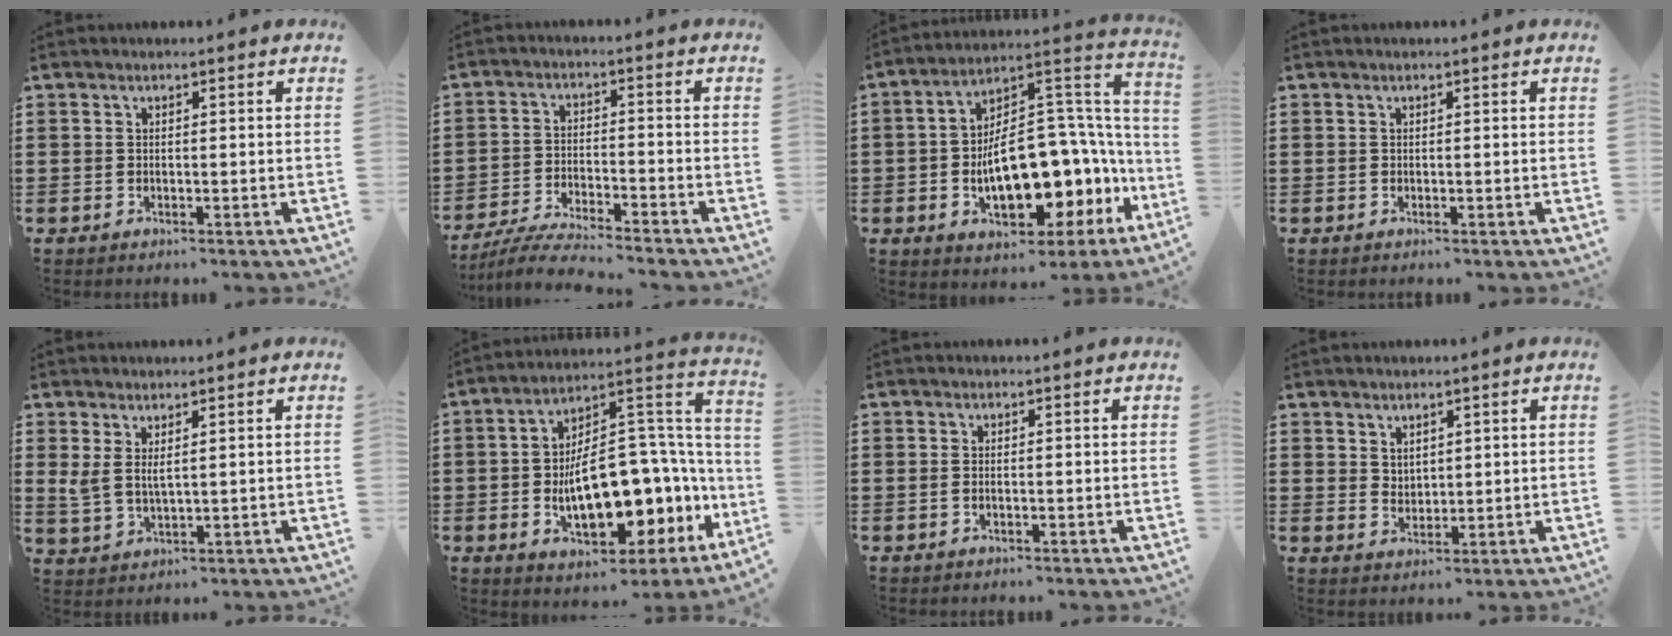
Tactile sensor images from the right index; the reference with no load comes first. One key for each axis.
{"total": 5.3, "fx": -5.0, "fy": -0.1, "fz": 1.5, "tx": -0.039, "ty": -0.011, "tz": -0.101}
{"total": 14.9, "fx": -3.8, "fy": 8.2, "fz": 11.8, "tx": -0.186, "ty": -0.024, "tz": -0.065}
{"total": 0.0}
{"total": 3.4, "fx": 1.8, "fy": 1.3, "fz": 2.6, "tx": -0.070, "ty": -0.002, "tz": 0.028}
{"total": 14.6, "fx": -2.3, "fy": 7.9, "fz": 12.0, "tx": -0.188, "ty": -0.030, "tz": -0.037}
{"total": 0.6, "fx": -0.1, "fy": 0.2, "fz": 0.6, "tx": -0.013, "ty": -0.002, "tz": -0.002}
{"total": 2.6, "fx": 2.1, "fy": 1.5, "fz": 0.2, "tx": -0.010, "ty": 0.005, "tz": 0.041}